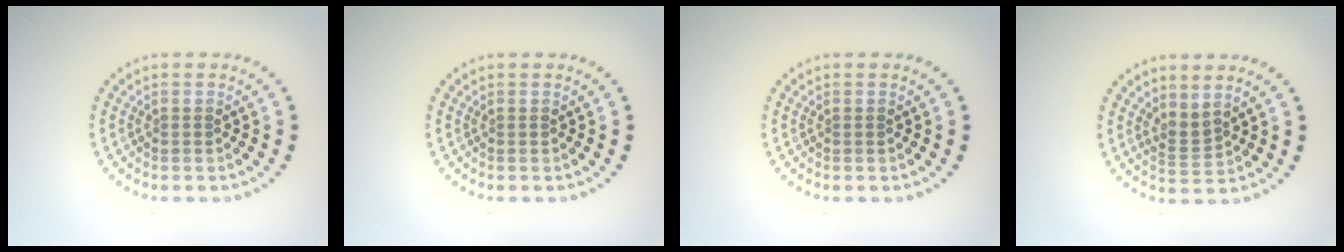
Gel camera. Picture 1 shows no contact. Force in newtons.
{"total": 0.0}
{"total": 0.0}
{"total": 1.9, "press": 1.3, "slide": 1.3}